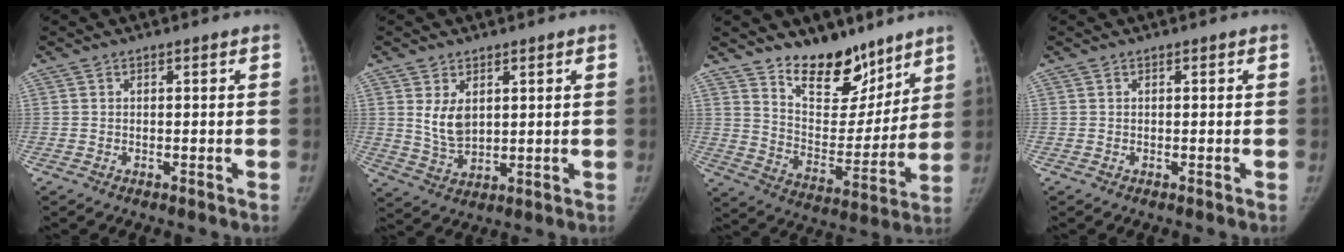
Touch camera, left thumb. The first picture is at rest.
{"total": 5.9, "force": [1.9, 3.8, 4.1], "torque": [-0.058, -0.018, 0.048]}
{"total": 16.3, "force": [12.2, 8.2, 7.0], "torque": [-0.050, -0.094, 0.202]}
{"total": 0.0}